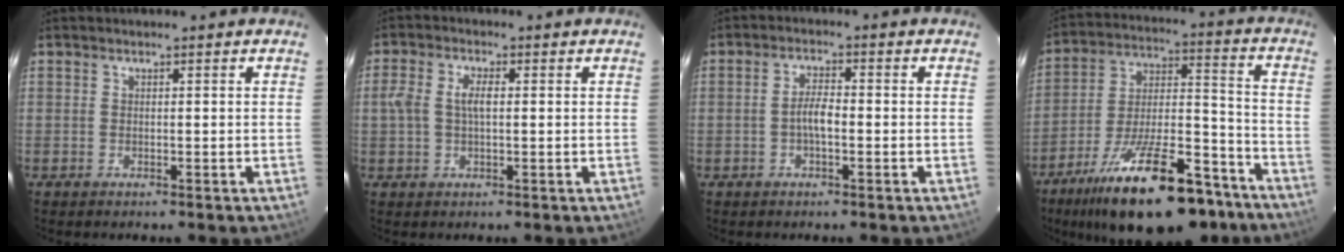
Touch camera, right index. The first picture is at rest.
{"total": 4.6, "force": [0.2, 2.3, 4.0], "torque": [-0.081, 0.008, 0.003]}
{"total": 3.5, "force": [-1.0, 1.1, 3.2], "torque": [-0.062, 0.007, -0.018]}
{"total": 25.8, "force": [-18.0, 9.2, 16.1], "torque": [-0.279, -0.006, -0.267]}